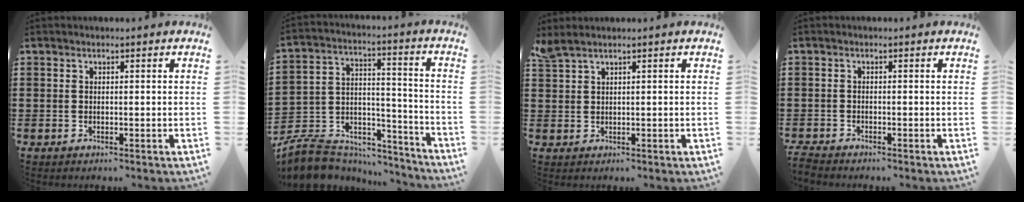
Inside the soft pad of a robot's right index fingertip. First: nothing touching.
{"total": 6.9, "force": [-6.0, 3.3, 0.8], "torque": [-0.031, 0.000, -0.117]}
{"total": 1.6, "force": [1.2, 0.3, 1.0], "torque": [-0.022, 0.001, 0.022]}
{"total": 1.4, "force": [-1.4, 0.1, -0.1], "torque": [-0.002, 0.000, -0.030]}